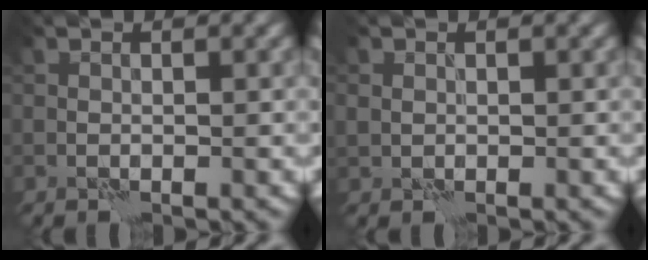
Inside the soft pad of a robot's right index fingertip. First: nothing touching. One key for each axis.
{"total": 1.0, "fx": 0.2, "fy": 0.9, "fz": 0.2, "tx": -0.002, "ty": -0.001, "tz": 0.003}